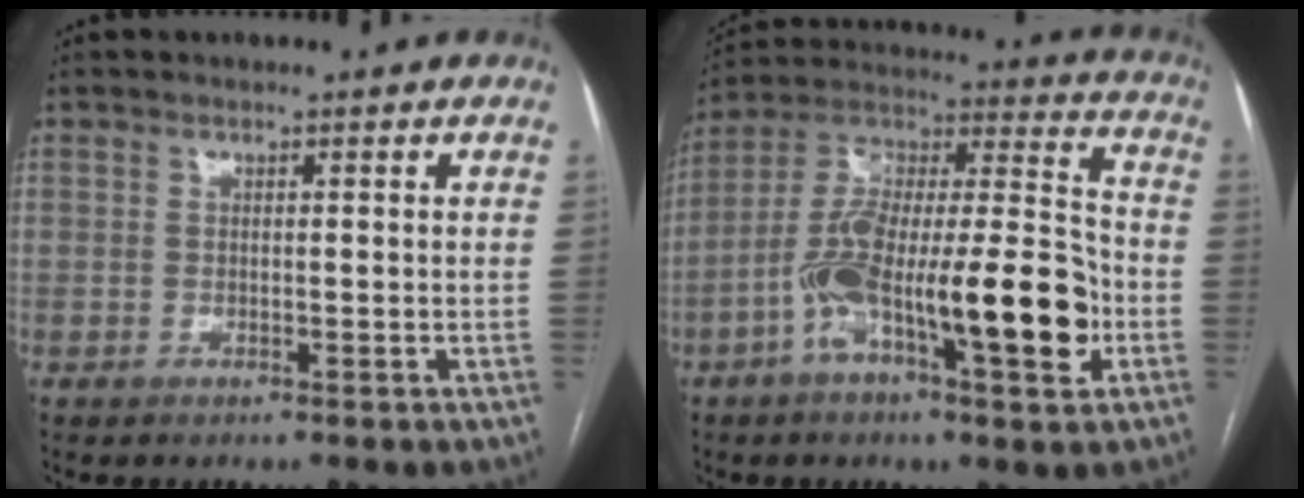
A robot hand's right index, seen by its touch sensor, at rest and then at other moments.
{"total": 21.6, "force": [-6.7, 4.5, 20.0], "torque": [-0.347, 0.014, -0.109]}